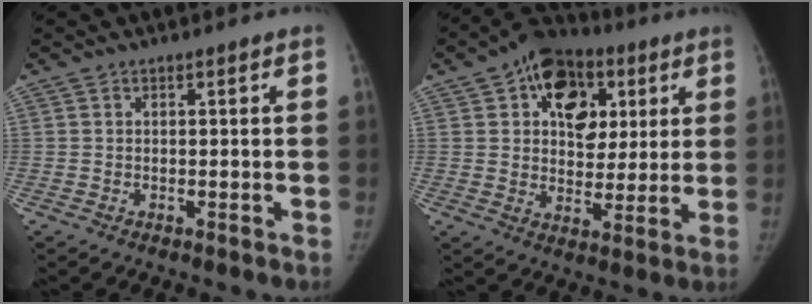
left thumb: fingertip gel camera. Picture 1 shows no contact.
{"total": 15.9, "force": [6.1, 11.0, 9.8], "torque": [-0.091, -0.004, 0.091]}